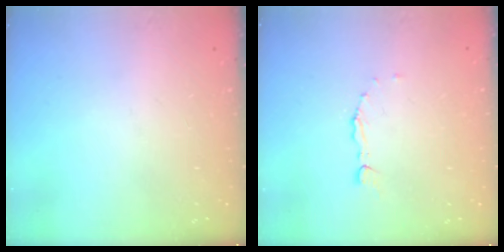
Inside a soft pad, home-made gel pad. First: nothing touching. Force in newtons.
{"total": 1.0, "press": 1.0, "slide": 0.2}